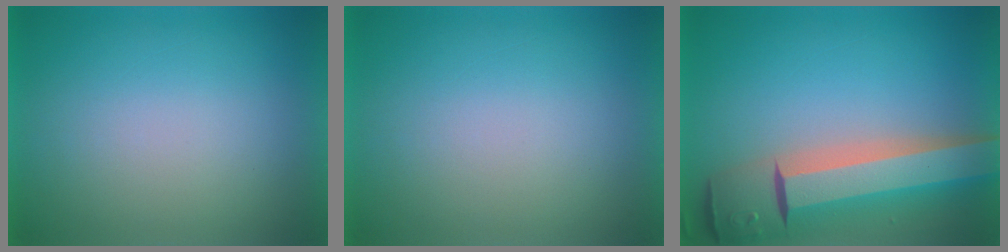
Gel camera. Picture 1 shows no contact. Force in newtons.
{"total": 1.3}
{"total": 12.3}